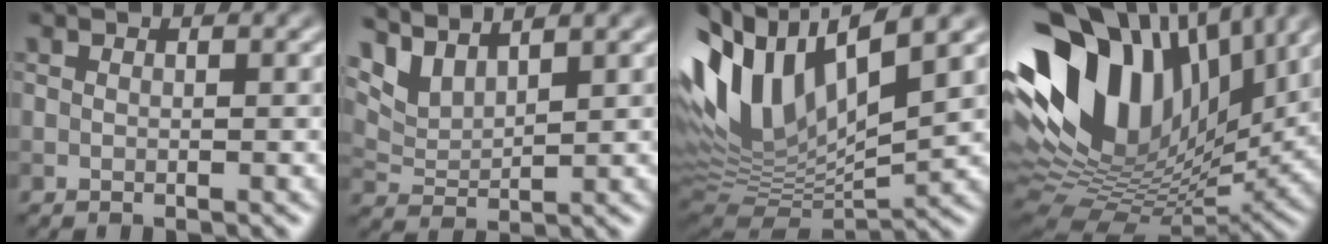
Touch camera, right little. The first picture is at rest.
{"total": 3.7, "force": [3.4, 0.5, 1.3], "torque": [-0.043, 0.000, 0.070]}
{"total": 13.0, "force": [4.5, 5.7, 10.8], "torque": [-0.228, 0.006, 0.080]}
{"total": 16.1, "force": [6.1, 9.4, 11.6], "torque": [-0.231, 0.033, 0.099]}